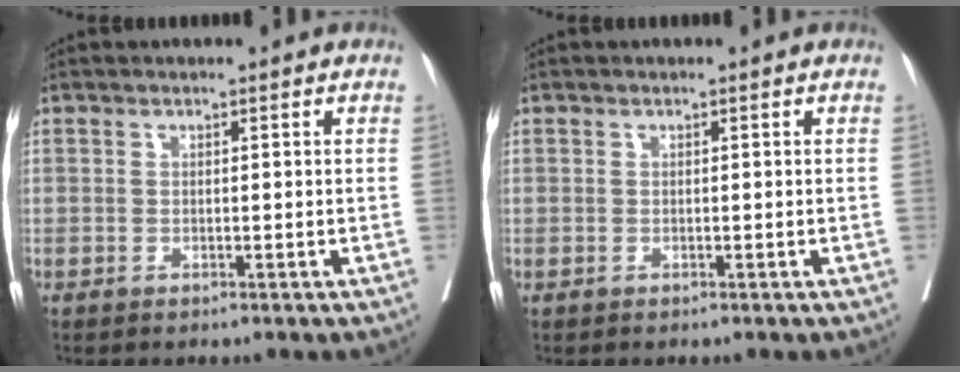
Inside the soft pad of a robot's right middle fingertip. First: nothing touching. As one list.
[{"total": 0.0}]